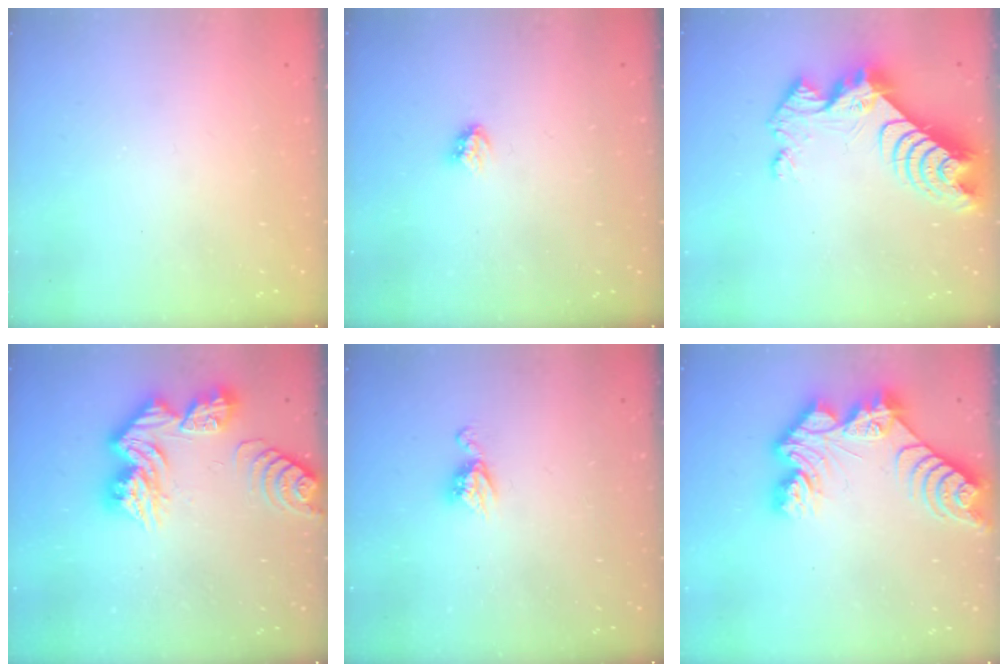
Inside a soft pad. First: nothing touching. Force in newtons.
{"total": 2.9, "press": 2.9, "slide": 0.4}
{"total": 12.1, "press": 12.0, "slide": 1.1}
{"total": 14.3, "press": 14.3, "slide": 1.5}
{"total": 5.6, "press": 5.6, "slide": 0.6}
{"total": 13.6, "press": 13.6, "slide": 0.5}